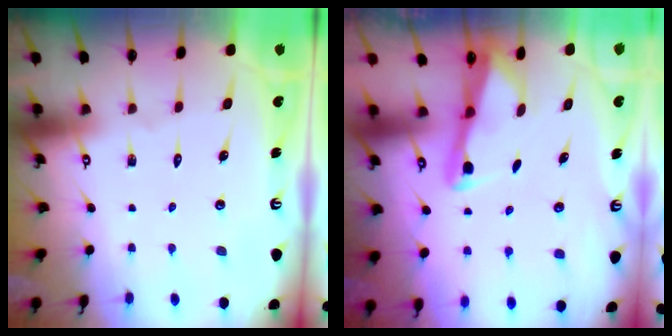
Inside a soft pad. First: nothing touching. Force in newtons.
{"total": 2.8, "press": 2.8, "slide": 0.1}